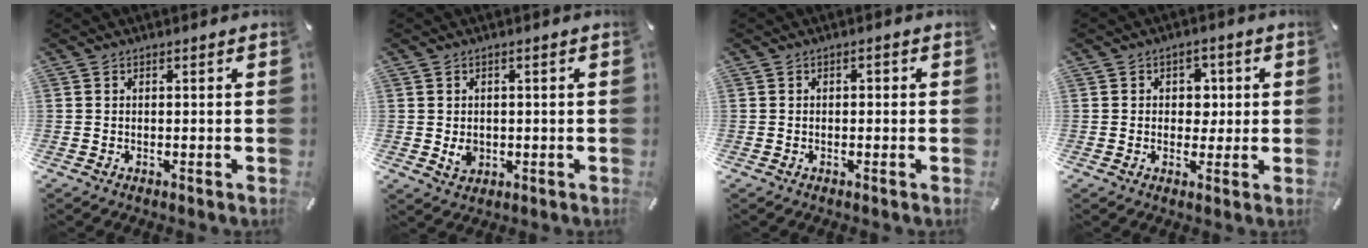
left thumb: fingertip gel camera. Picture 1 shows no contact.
{"total": 3.0, "force": [-0.2, 2.6, 1.3], "torque": [-0.007, -0.002, -0.004]}
{"total": 1.1, "force": [-0.5, 0.6, 0.7], "torque": [-0.014, 0.004, -0.011]}
{"total": 5.3, "force": [0.3, 4.5, 2.7], "torque": [-0.029, 0.000, -0.001]}